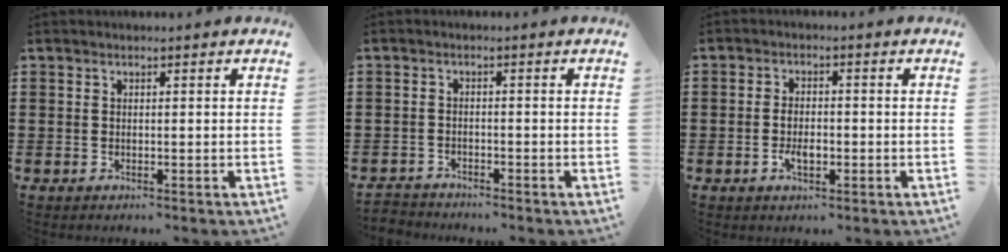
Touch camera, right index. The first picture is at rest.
{"total": 1.8, "force": [-1.8, 0.2, -0.2], "torque": [-0.002, 0.002, -0.041]}
{"total": 3.1, "force": [-0.9, 1.6, 2.5], "torque": [-0.052, 0.002, -0.019]}